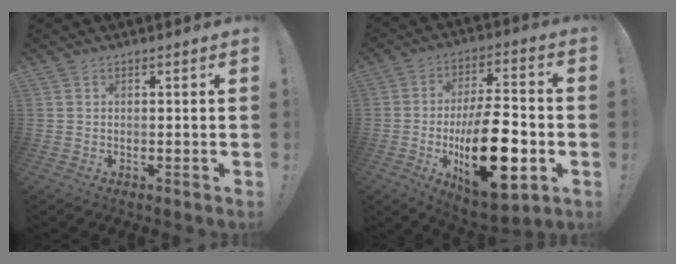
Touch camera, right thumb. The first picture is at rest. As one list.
[{"total": 24.0, "force": [-5.7, 10.8, 20.7], "torque": [-0.347, 0.023, -0.077]}]